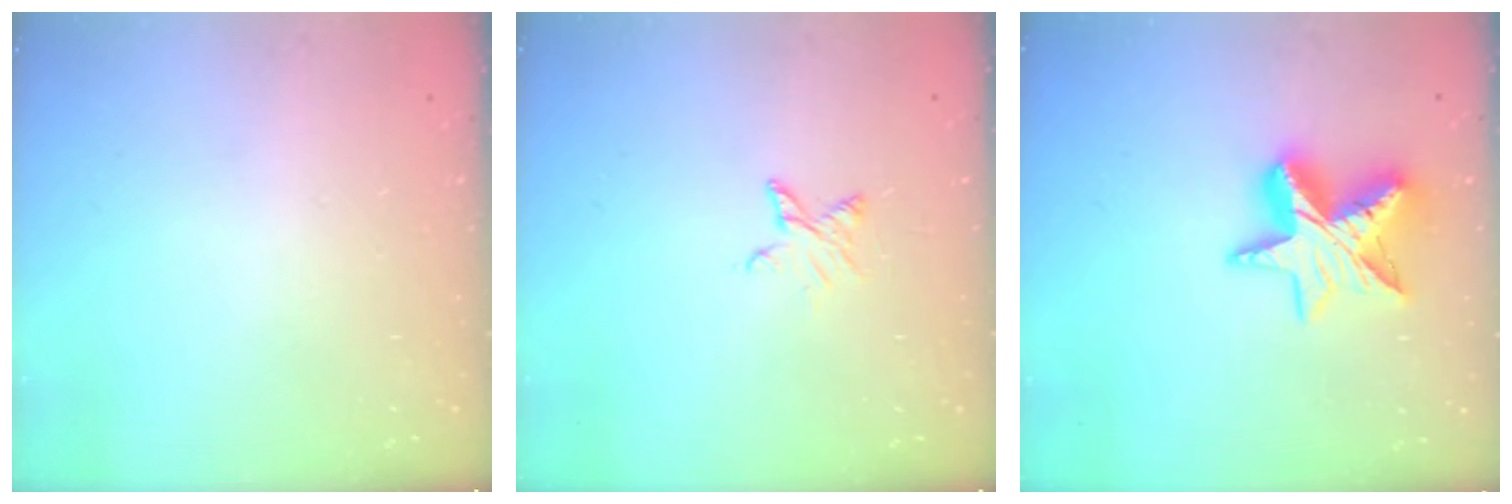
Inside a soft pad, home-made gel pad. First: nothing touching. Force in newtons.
{"total": 4.5, "press": 4.5, "slide": 0.5}
{"total": 12.5, "press": 12.4, "slide": 1.1}